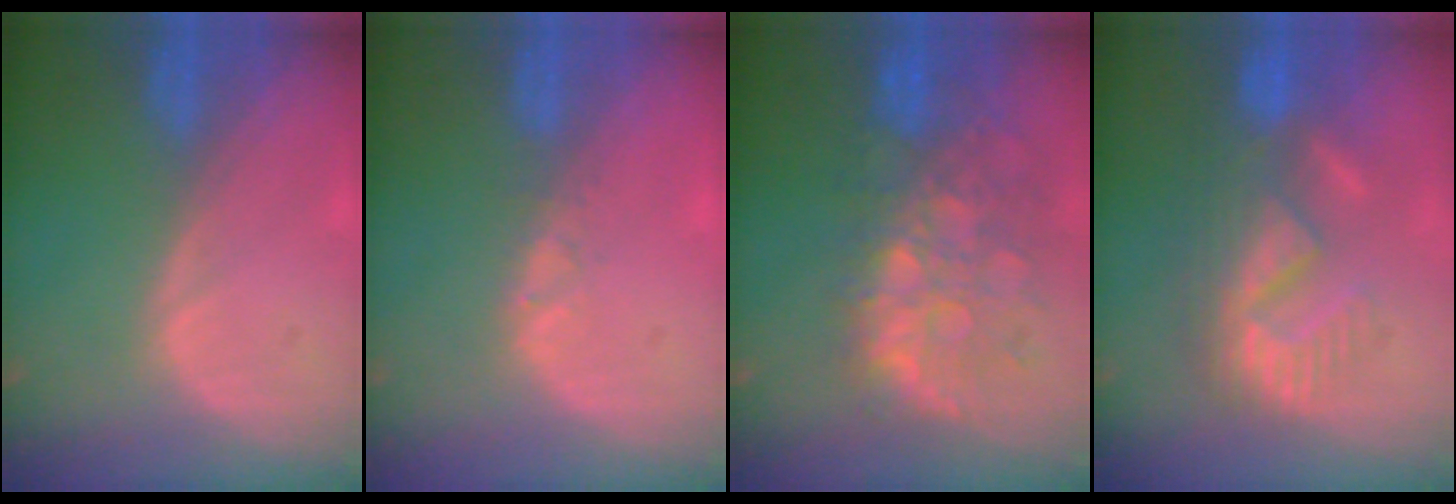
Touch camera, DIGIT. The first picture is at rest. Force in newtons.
{"total": 1.3, "press": 1.0, "slide": 0.8}
{"total": 11.2, "press": 9.8, "slide": 5.5}
{"total": 9.0, "press": 8.7, "slide": 2.2}